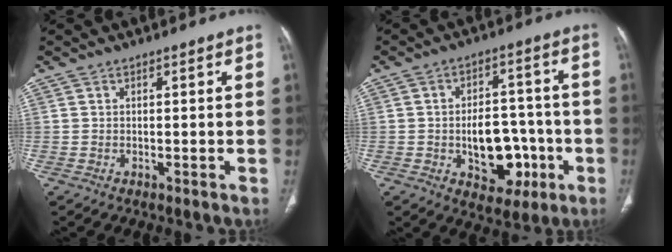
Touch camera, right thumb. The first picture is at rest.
{"total": 12.2, "force": [-3.1, 8.0, 8.7], "torque": [-0.087, 0.032, -0.033]}